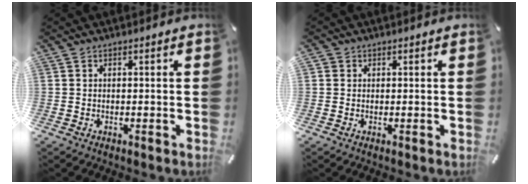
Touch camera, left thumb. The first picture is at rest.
{"total": 1.2, "force": [0.2, 1.1, 0.2], "torque": [-0.004, 0.007, 0.001]}